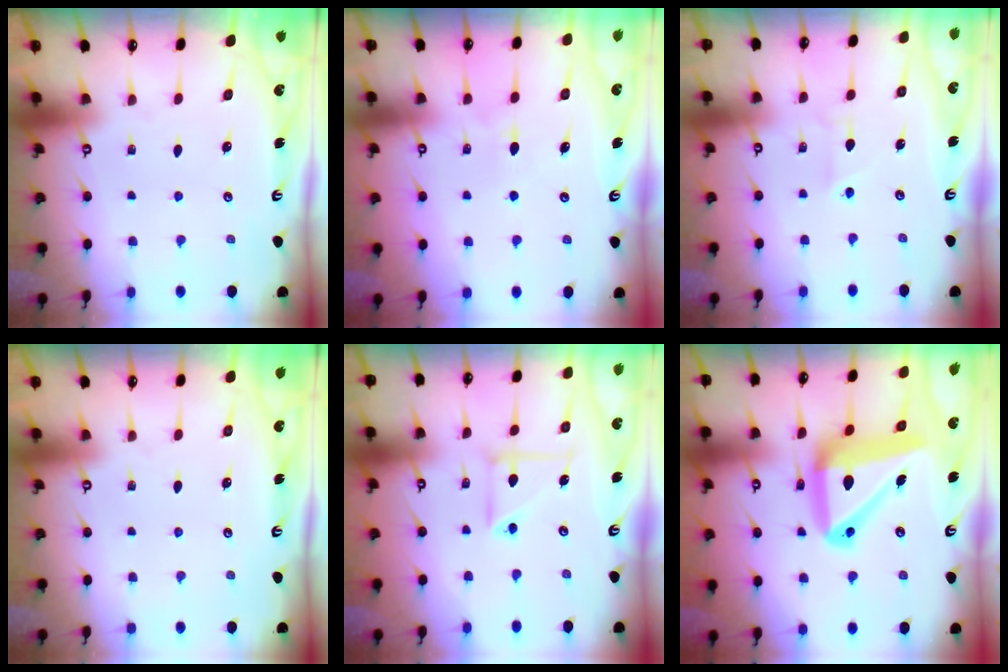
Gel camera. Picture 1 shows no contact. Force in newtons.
{"total": 7.9, "press": 7.8, "slide": 0.6}
{"total": 2.0, "press": 2.0, "slide": 0.5}
{"total": 0.0}
{"total": 7.4, "press": 7.3, "slide": 1.2}
{"total": 17.5, "press": 17.3, "slide": 2.3}